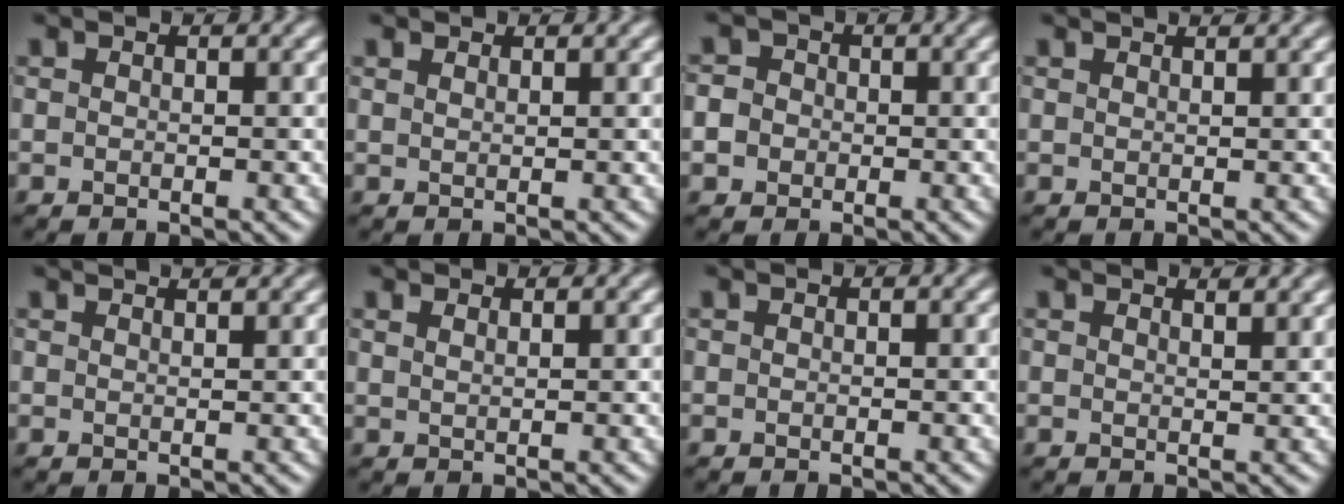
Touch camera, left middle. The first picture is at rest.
{"total": 0.8, "force": [0.7, 0.1, 0.3], "torque": [-0.002, -0.001, 0.011]}
{"total": 3.7, "force": [0.1, 3.4, 1.6], "torque": [-0.015, 0.027, -0.028]}
{"total": 2.3, "force": [1.8, 0.9, 1.1], "torque": [0.001, 0.005, -0.002]}
{"total": 3.0, "force": [2.4, 1.1, 1.5], "torque": [0.001, 0.014, 0.000]}
{"total": 1.1, "force": [0.9, 0.3, 0.5], "torque": [-0.006, -0.001, 0.011]}
{"total": 0.0}
{"total": 2.1, "force": [1.9, 0.5, 0.9], "torque": [-0.006, 0.008, 0.014]}